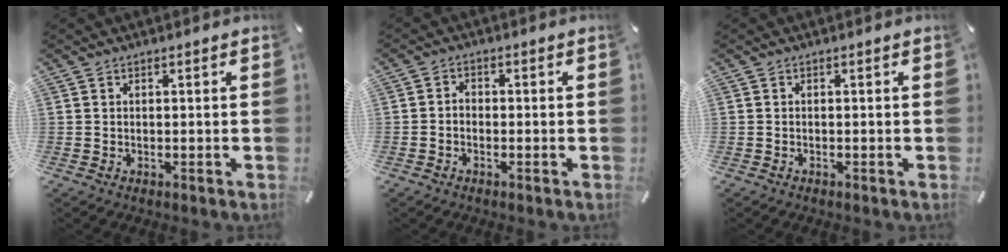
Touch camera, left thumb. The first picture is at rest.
{"total": 1.8, "force": [-1.3, 1.1, 0.7], "torque": [-0.012, 0.009, -0.026]}
{"total": 0.0}